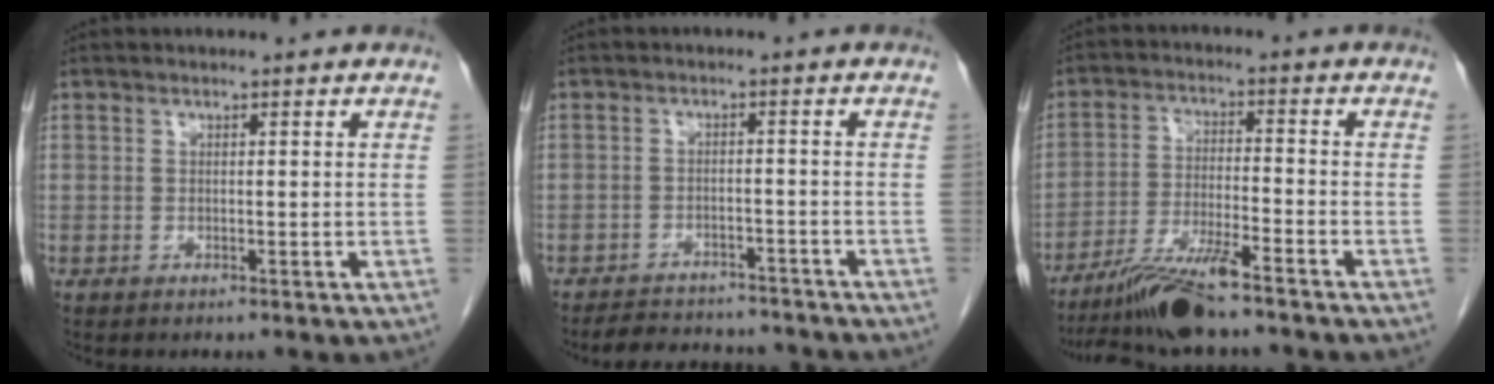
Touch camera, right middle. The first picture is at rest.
{"total": 10.0, "force": [-9.4, 2.6, 2.3], "torque": [-0.036, 0.007, -0.118]}
{"total": 9.6, "force": [-7.9, 0.0, 5.5], "torque": [-0.103, -0.024, -0.142]}